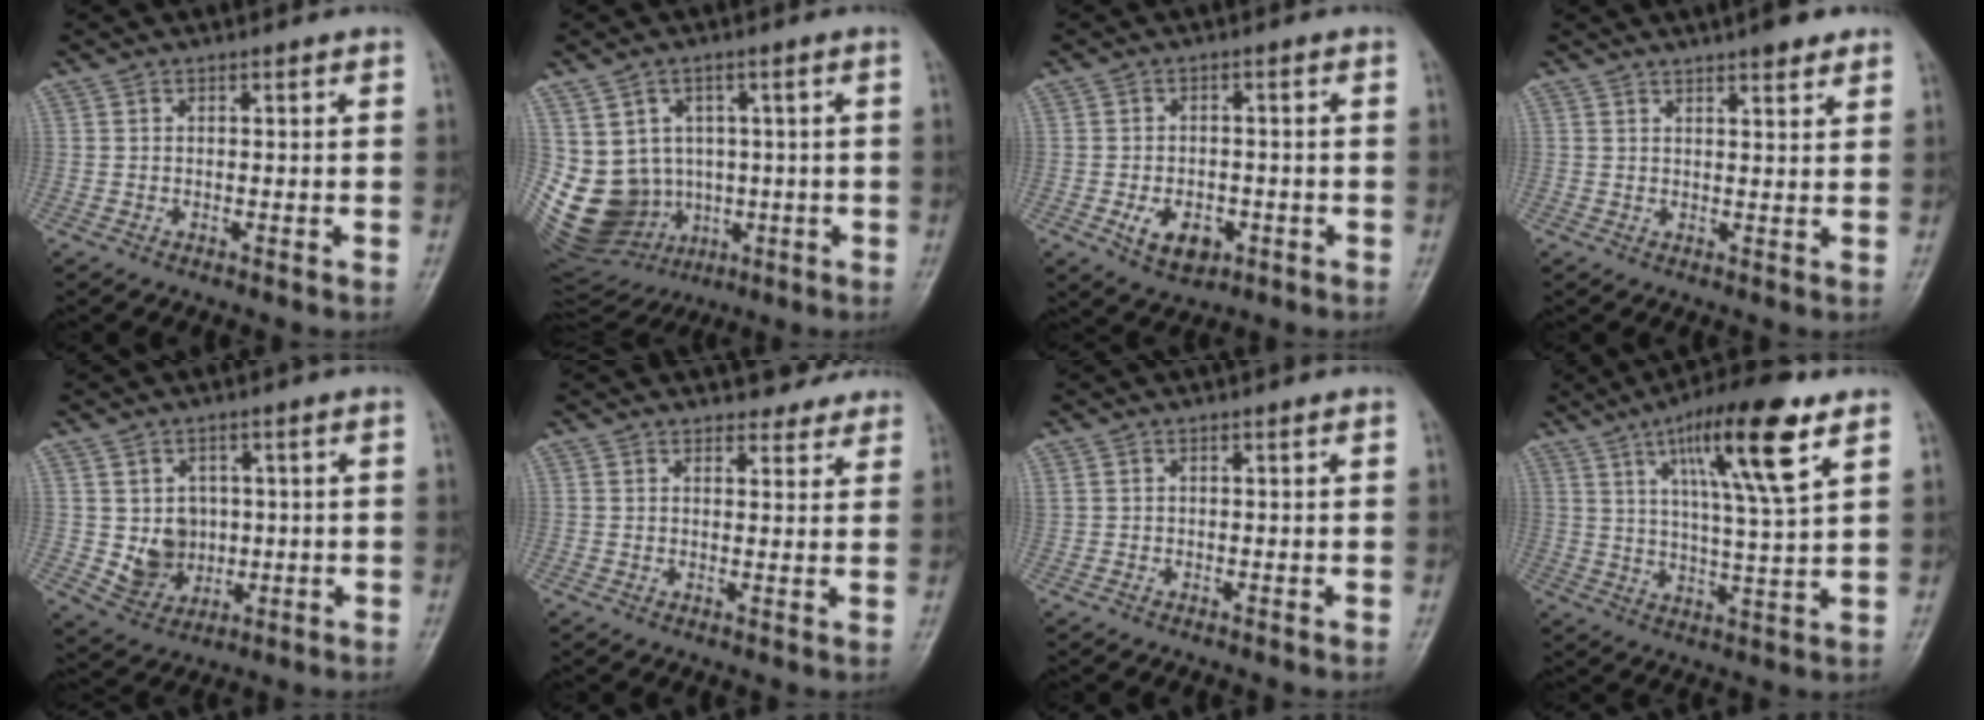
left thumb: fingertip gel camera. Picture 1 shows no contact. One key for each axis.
{"total": 18.7, "fx": -0.9, "fy": 16.1, "fz": 9.5, "tx": -0.200, "ty": 0.015, "tz": 0.019}
{"total": 6.5, "fx": -2.3, "fy": 4.4, "fz": 4.2, "tx": -0.053, "ty": 0.007, "tz": -0.030}
{"total": 4.7, "fx": 3.4, "fy": 1.2, "fz": 3.0, "tx": -0.030, "ty": -0.014, "tz": 0.045}
{"total": 7.1, "fx": 0.3, "fy": 6.2, "fz": 3.4, "tx": -0.021, "ty": -0.003, "tz": 0.019}
{"total": 4.5, "fx": 4.1, "fy": 1.7, "fz": 0.3, "tx": 0.026, "ty": -0.026, "tz": 0.040}
{"total": 0.6, "fx": 0.3, "fy": 0.4, "fz": 0.3, "tx": -0.010, "ty": 0.012, "tz": 0.009}
{"total": 15.6, "fx": 7.7, "fy": 2.4, "fz": 13.3, "tx": -0.216, "ty": -0.030, "tz": 0.126}